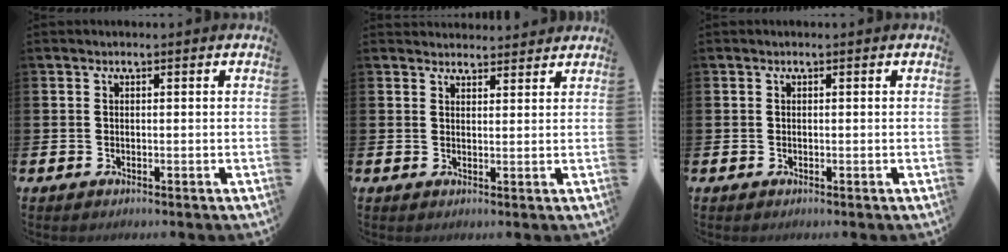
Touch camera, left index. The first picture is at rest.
{"total": 2.7, "force": [2.6, 0.6, -0.2], "torque": [0.012, -0.016, 0.045]}
{"total": 0.0}